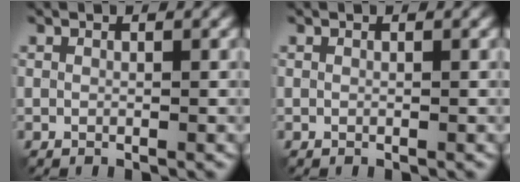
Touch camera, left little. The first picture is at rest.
{"total": 0.0}